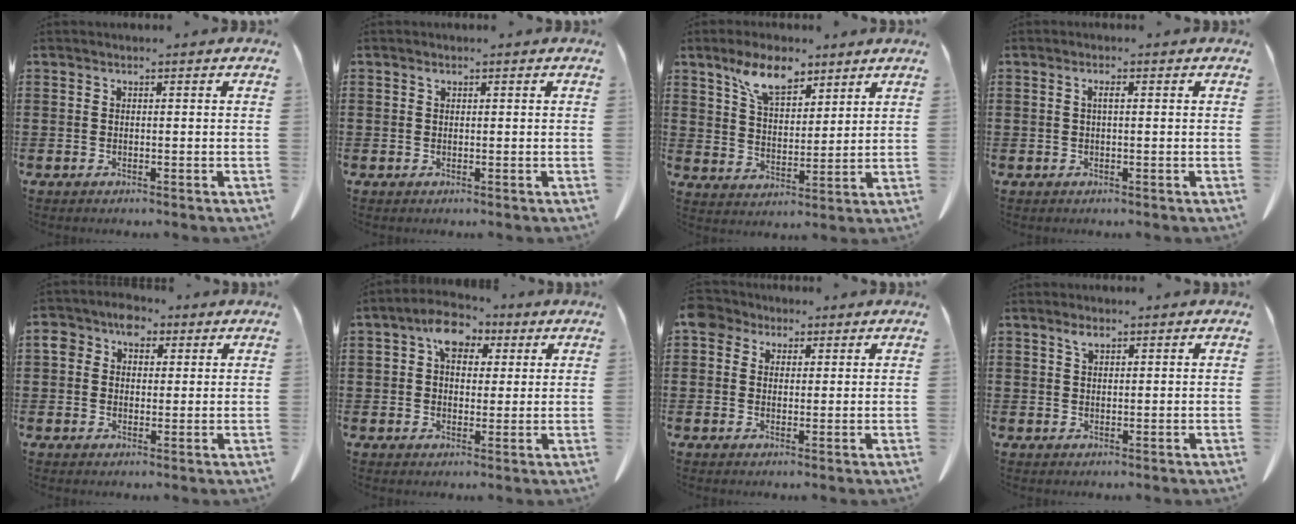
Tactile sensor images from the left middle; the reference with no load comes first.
{"total": 0.6, "force": [0.4, 0.5, 0.2], "torque": [-0.006, 0.001, 0.008]}
{"total": 8.2, "force": [5.9, 3.8, 4.3], "torque": [-0.095, -0.003, 0.108]}
{"total": 1.2, "force": [0.1, 0.3, 1.2], "torque": [-0.024, 0.001, 0.002]}
{"total": 4.8, "force": [2.6, 3.5, 2.1], "torque": [-0.042, 0.009, 0.043]}
{"total": 6.1, "force": [2.8, 4.2, 3.4], "torque": [-0.070, 0.013, 0.047]}
{"total": 3.9, "force": [2.5, 2.7, 1.4], "torque": [-0.034, 0.008, 0.046]}
{"total": 1.8, "force": [1.2, 0.8, 1.0], "torque": [-0.017, -0.002, 0.021]}